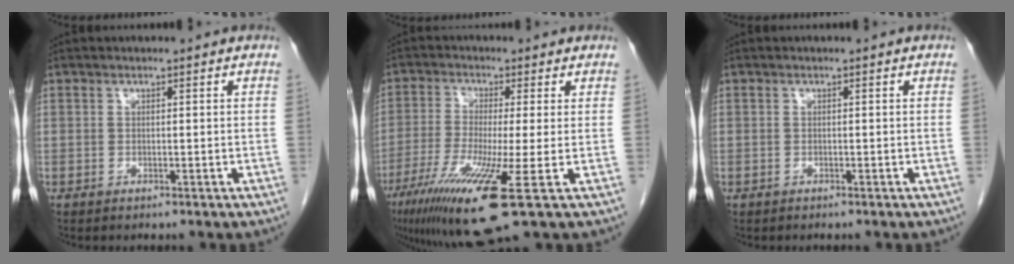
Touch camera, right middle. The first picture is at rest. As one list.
[{"total": 12.9, "force": [-5.8, -0.1, 11.5], "torque": [-0.220, -0.041, -0.102]}, {"total": 0.0}]